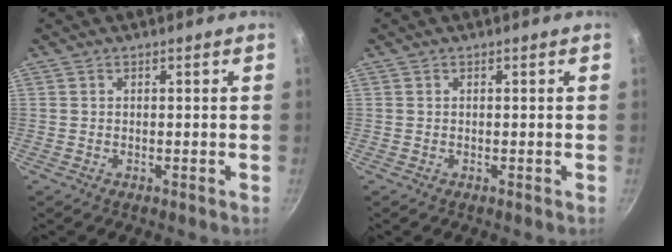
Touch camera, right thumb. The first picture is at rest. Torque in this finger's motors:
{"motor_torque": [-0.07, 0.07, 0.01, 0.00, 0.01]}